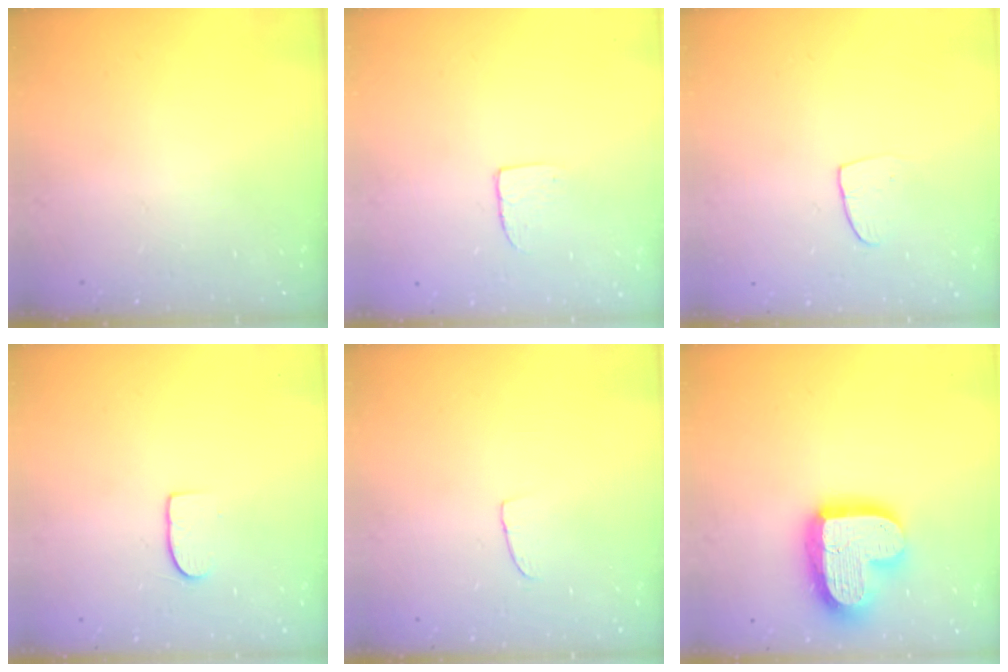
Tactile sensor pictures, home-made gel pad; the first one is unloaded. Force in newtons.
{"total": 4.3, "press": 4.3, "slide": 0.3}
{"total": 5.8, "press": 5.7, "slide": 0.4}
{"total": 6.6, "press": 6.6, "slide": 0.7}
{"total": 2.5, "press": 2.5, "slide": 0.1}
{"total": 18.7, "press": 18.6, "slide": 1.5}